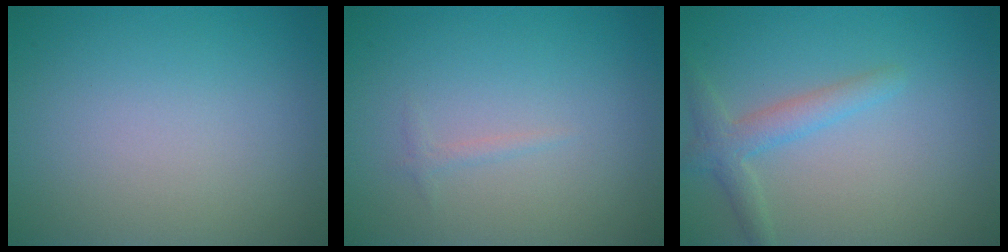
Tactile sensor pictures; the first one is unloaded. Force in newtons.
{"total": 0.6, "press": 0.6, "slide": 0.1}
{"total": 2.5, "press": 2.5, "slide": 0.1}